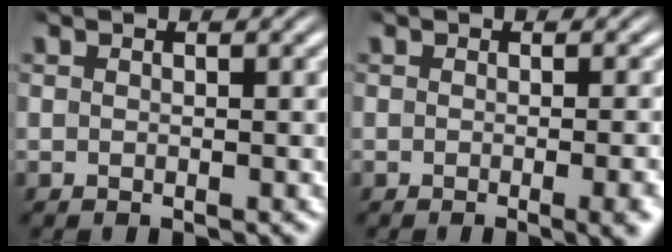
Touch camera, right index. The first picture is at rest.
{"total": 2.0, "force": [-0.8, 0.2, 1.8], "torque": [-0.022, 0.007, -0.016]}